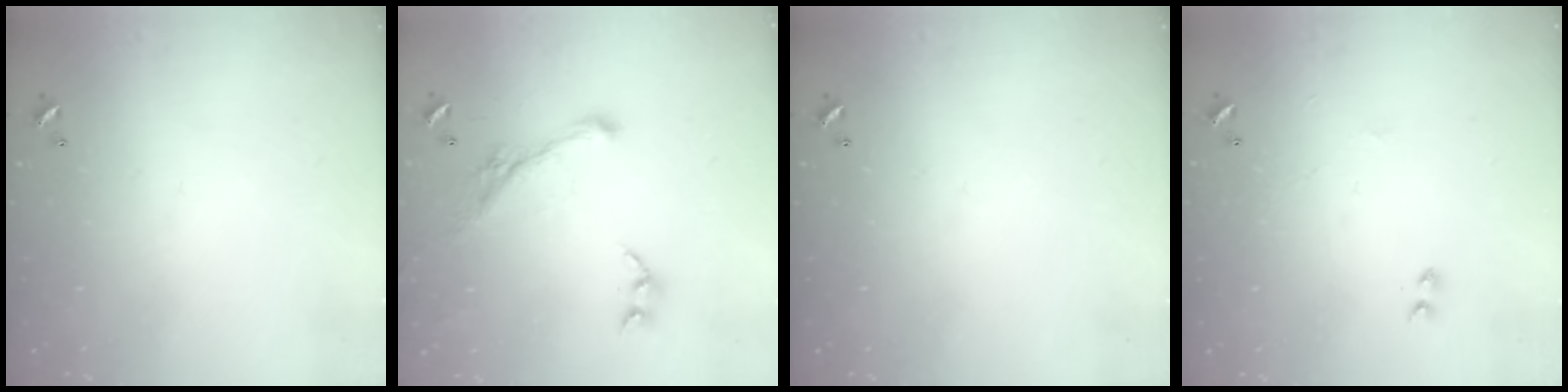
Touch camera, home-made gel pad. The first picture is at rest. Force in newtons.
{"total": 1.4, "press": 0.7, "slide": 1.2}
{"total": 0.0}
{"total": 1.8, "press": 1.7, "slide": 0.6}